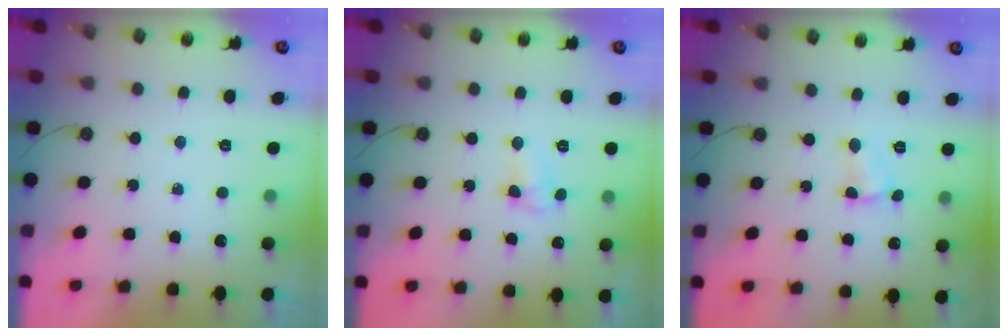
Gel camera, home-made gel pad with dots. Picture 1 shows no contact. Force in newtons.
{"total": 6.0, "press": 6.0, "slide": 0.5}
{"total": 2.4, "press": 2.3, "slide": 0.4}